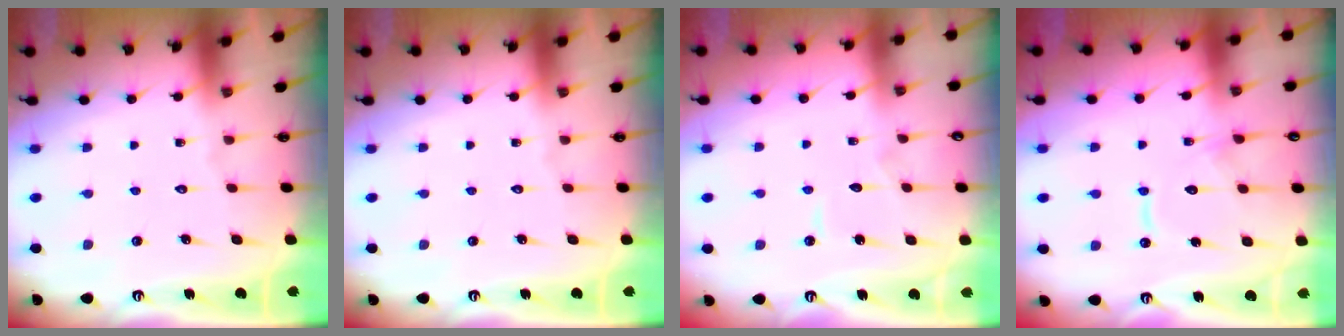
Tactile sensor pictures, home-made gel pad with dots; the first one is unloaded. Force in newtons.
{"total": 0.0}
{"total": 3.7, "press": 3.7, "slide": 0.1}
{"total": 11.7, "press": 11.6, "slide": 1.0}